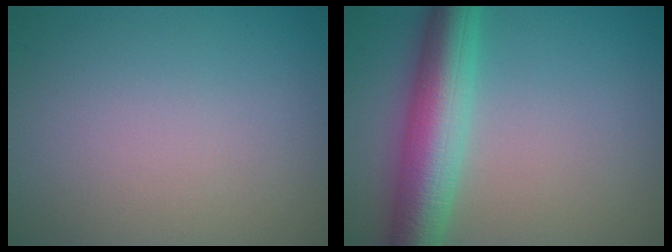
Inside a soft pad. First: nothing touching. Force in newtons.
{"total": 7.5, "press": 7.5, "slide": 0.1}